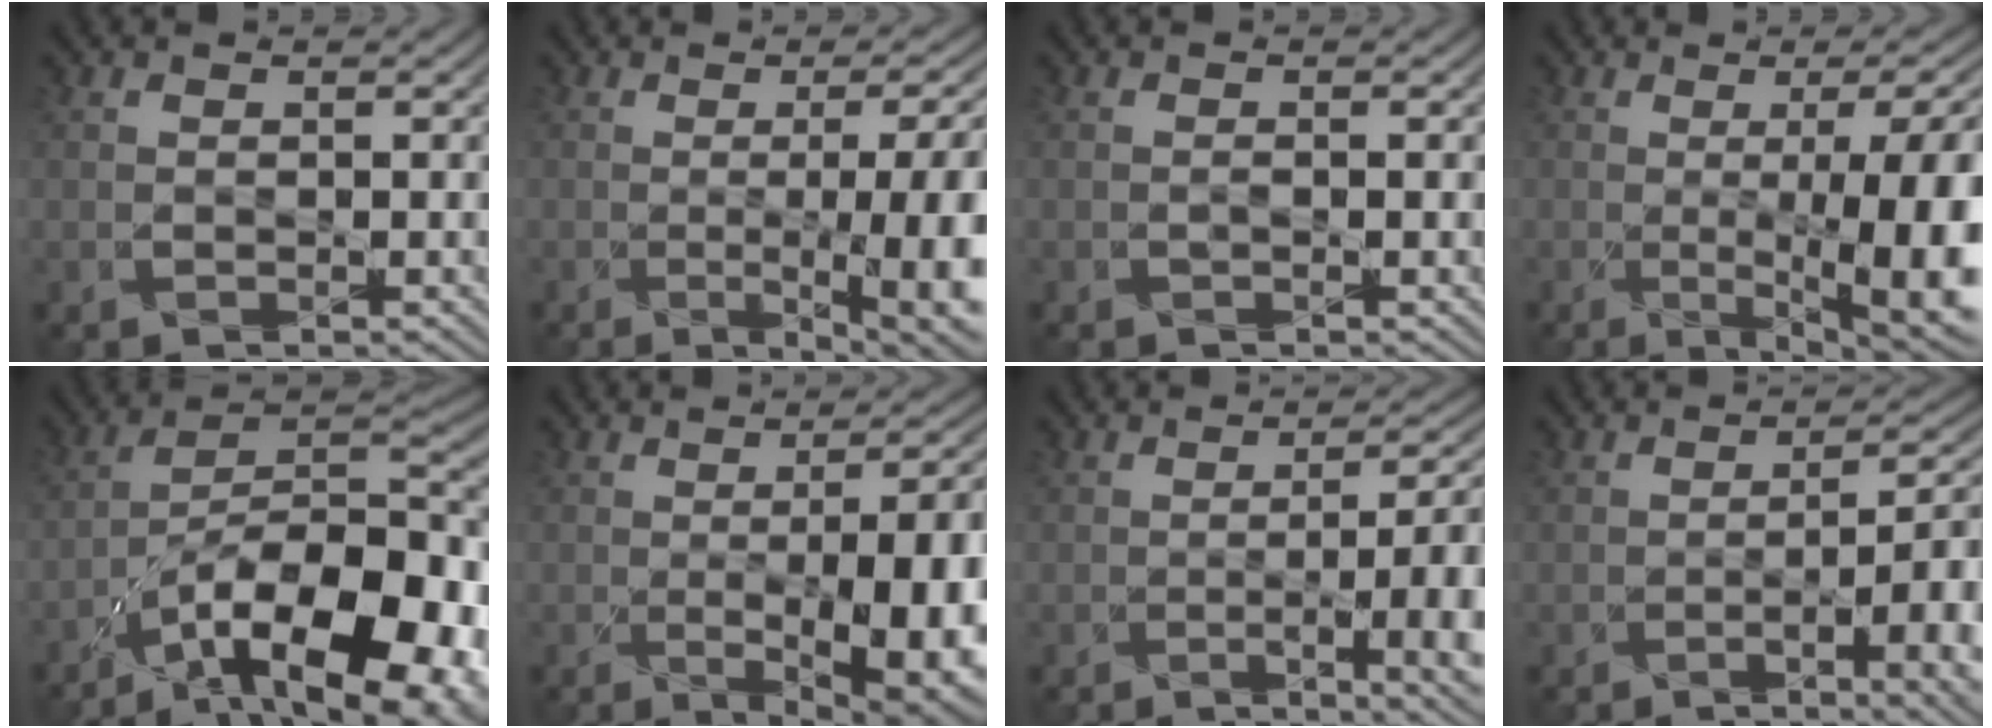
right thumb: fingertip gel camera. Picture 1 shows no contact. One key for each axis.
{"total": 14.9, "fx": -2.9, "fy": 5.1, "fz": 13.8, "tx": -0.150, "ty": 0.000, "tz": -0.036}
{"total": 1.3, "fx": -0.6, "fy": 0.2, "fz": 1.1, "tx": -0.025, "ty": 0.001, "tz": -0.014}
{"total": 16.0, "fx": -1.9, "fy": 5.4, "fz": 14.9, "tx": -0.183, "ty": 0.000, "tz": -0.020}
{"total": 19.1, "fx": -12.7, "fy": 6.9, "fz": 12.6, "tx": -0.178, "ty": -0.022, "tz": -0.202}
{"total": 15.9, "fx": -3.2, "fy": 6.3, "fz": 14.2, "tx": -0.176, "ty": -0.017, "tz": -0.029}
{"total": 11.1, "fx": -2.7, "fy": 3.6, "fz": 10.1, "tx": -0.106, "ty": 0.009, "tz": -0.043}
{"total": 10.5, "fx": -3.5, "fy": 3.2, "fz": 9.3, "tx": -0.114, "ty": 0.006, "tz": -0.053}